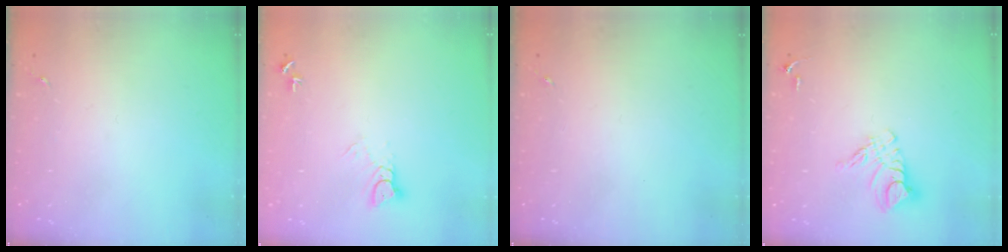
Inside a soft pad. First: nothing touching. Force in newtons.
{"total": 4.7, "press": 4.7, "slide": 0.2}
{"total": 0.0}
{"total": 9.8, "press": 9.8, "slide": 0.9}